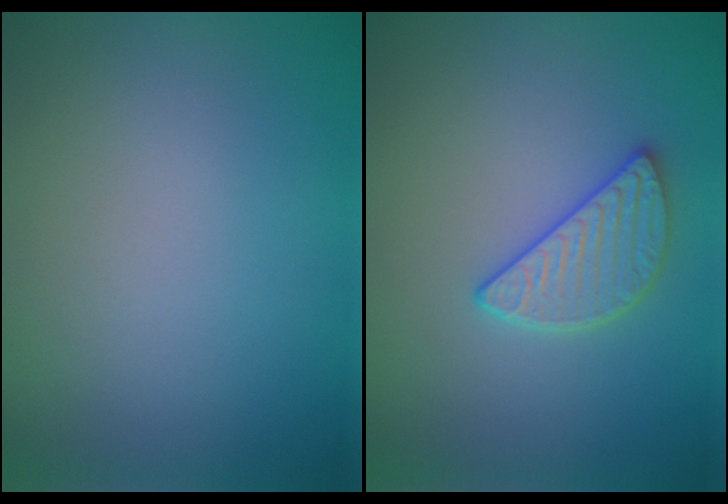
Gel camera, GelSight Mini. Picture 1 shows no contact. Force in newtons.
{"total": 2.8, "press": 2.7, "slide": 0.7}